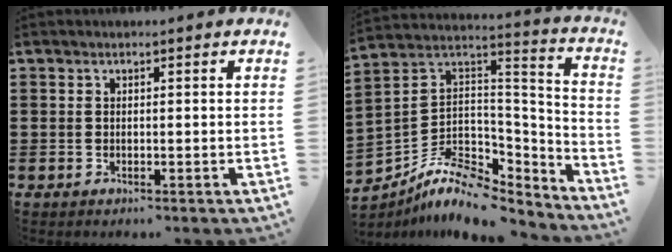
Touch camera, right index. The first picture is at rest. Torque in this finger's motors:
{"motor_torque": [-0.20, -0.05, 0.18, 0.02]}